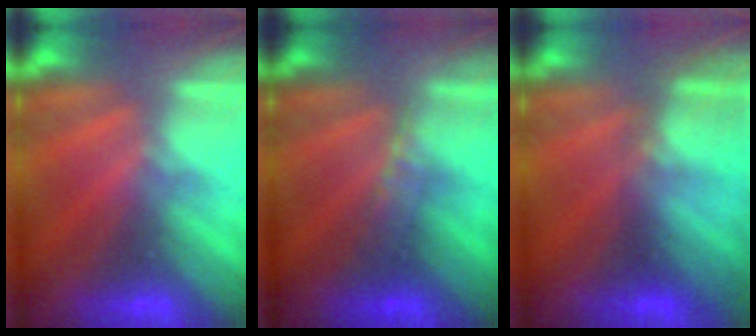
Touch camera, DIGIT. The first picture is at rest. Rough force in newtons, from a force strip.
{"total": 2.9}
{"total": 2.8}